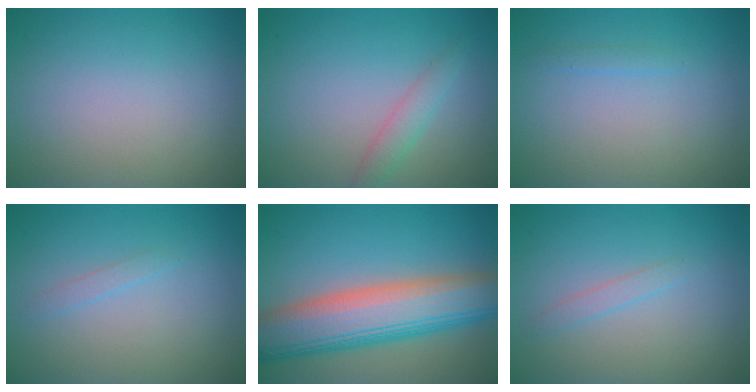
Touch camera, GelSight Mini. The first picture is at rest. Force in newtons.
{"total": 1.9, "press": 1.9, "slide": 0.1}
{"total": 0.6, "press": 0.6, "slide": 0.1}
{"total": 0.8, "press": 0.8, "slide": 0.1}
{"total": 10.2, "press": 10.2, "slide": 0.2}
{"total": 1.0, "press": 1.0, "slide": 0.1}